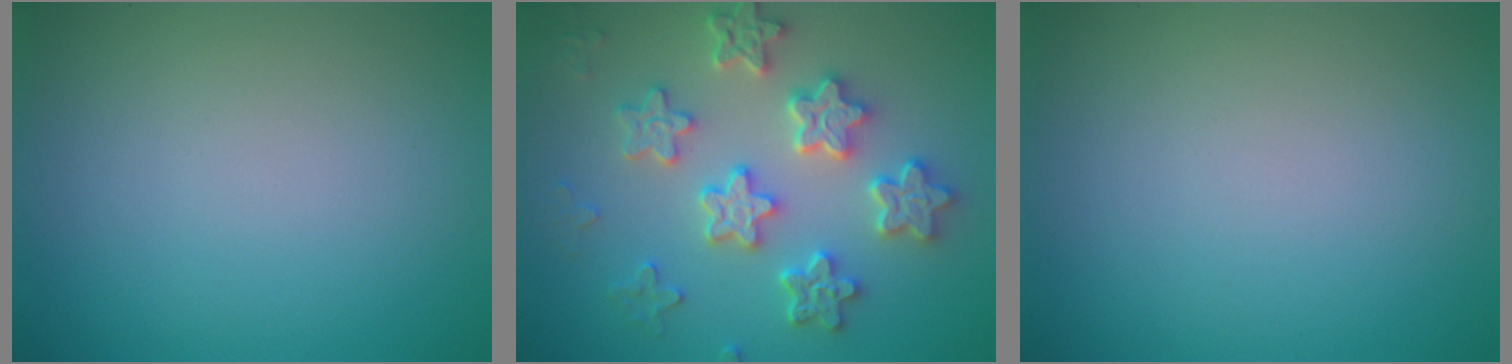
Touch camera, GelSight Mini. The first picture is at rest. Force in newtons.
{"total": 5.3, "press": 5.0, "slide": 1.8}
{"total": 0.0}